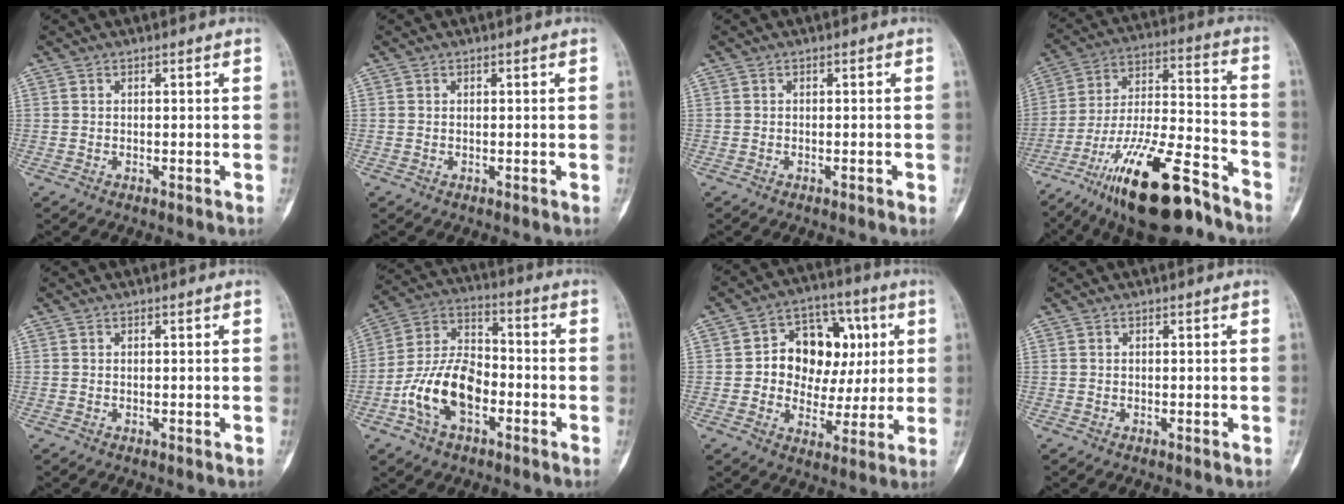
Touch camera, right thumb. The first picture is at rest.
{"total": 0.0}
{"total": 0.7, "force": [-0.3, 0.2, 0.6], "torque": [-0.010, -0.001, -0.004]}
{"total": 23.3, "force": [-15.6, 6.8, 15.9], "torque": [-0.271, 0.077, -0.265]}
{"total": 0.0}
{"total": 14.2, "force": [-4.7, 8.4, 10.5], "torque": [-0.190, 0.039, -0.089]}
{"total": 15.4, "force": [2.3, 11.6, 9.9], "torque": [-0.089, 0.020, 0.037]}
{"total": 0.0}